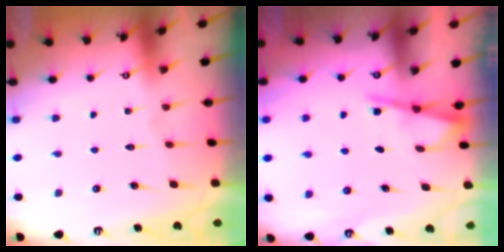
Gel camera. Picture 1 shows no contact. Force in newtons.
{"total": 2.6, "press": 2.6, "slide": 0.2}